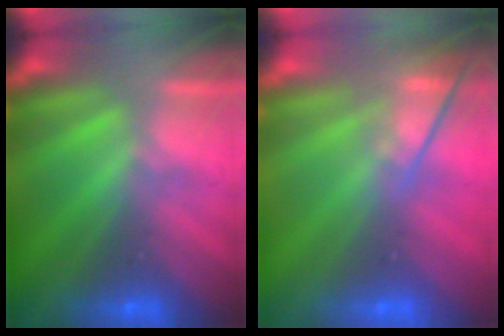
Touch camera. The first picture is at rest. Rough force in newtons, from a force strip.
{"total": 4.4}